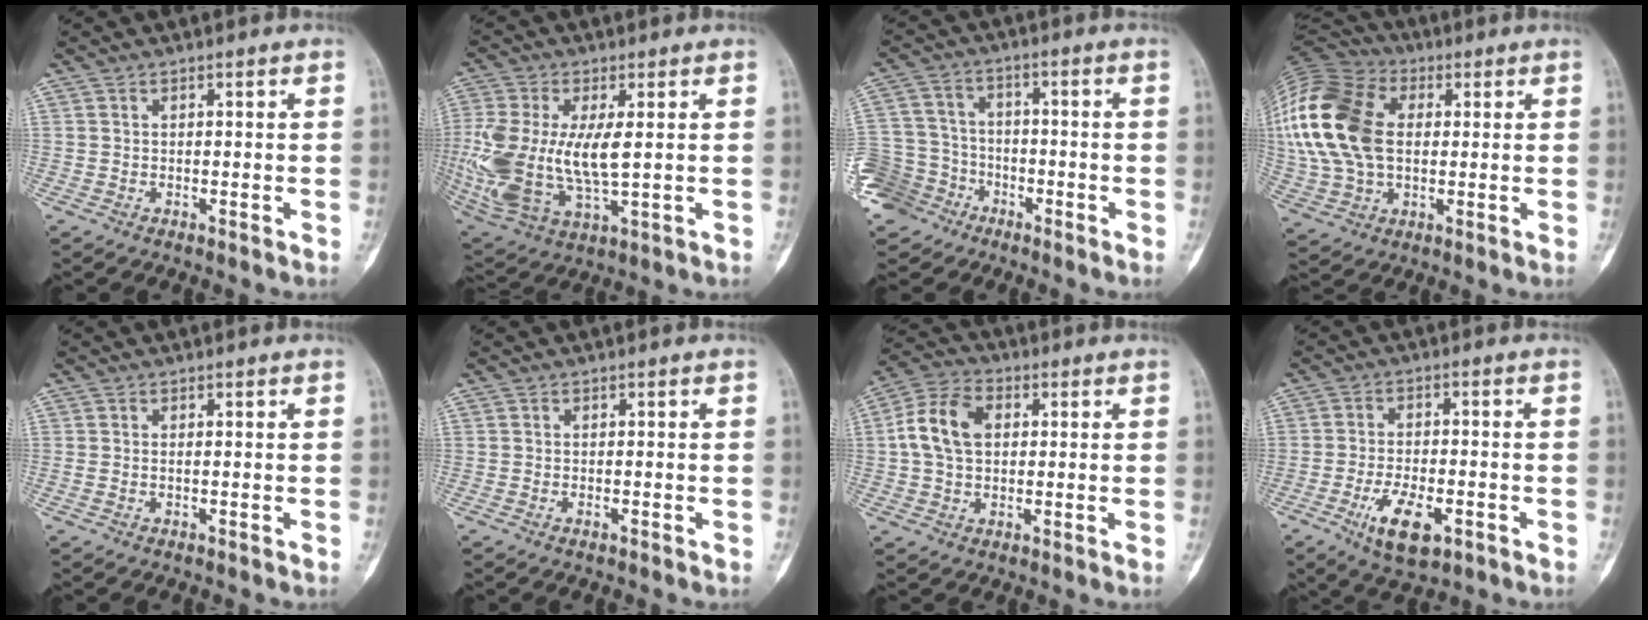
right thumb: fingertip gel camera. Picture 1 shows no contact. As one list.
[{"total": 19.9, "force": [0.2, 9.4, 17.5], "torque": [-0.401, -0.024, 0.015]}, {"total": 12.2, "force": [-7.3, 9.4, 2.7], "torque": [-0.059, 0.045, -0.134]}, {"total": 24.4, "force": [3.3, 16.2, 17.9], "torque": [-0.405, 0.017, 0.060]}, {"total": 0.6, "force": [0.0, 0.3, 0.6], "torque": [-0.017, 0.003, 0.001]}, {"total": 0.6, "force": [-0.3, 0.2, 0.4], "torque": [-0.010, 0.003, -0.005]}, {"total": 9.9, "force": [1.3, 6.9, 7.0], "torque": [-0.129, 0.023, 0.019]}, {"total": 8.8, "force": [-3.9, 3.9, 6.9], "torque": [-0.122, 0.009, -0.060]}]